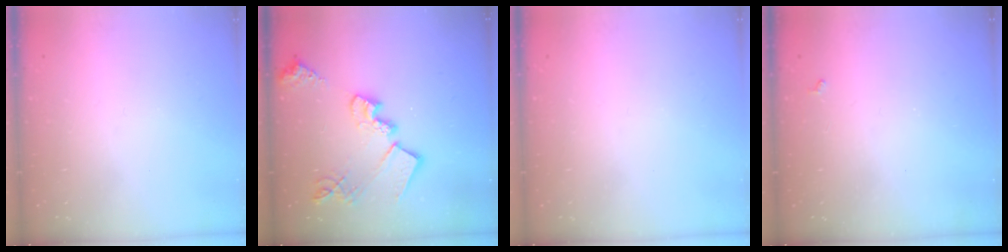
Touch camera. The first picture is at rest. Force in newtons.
{"total": 19.2, "press": 19.1, "slide": 1.4}
{"total": 0.0}
{"total": 2.9, "press": 2.9, "slide": 0.4}